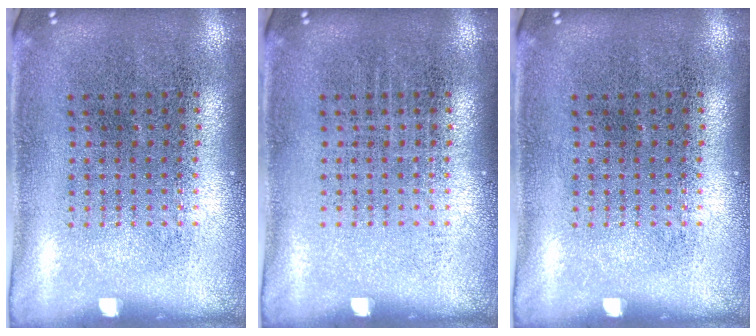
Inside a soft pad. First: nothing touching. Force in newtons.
{"total": 0.0}
{"total": 0.0}